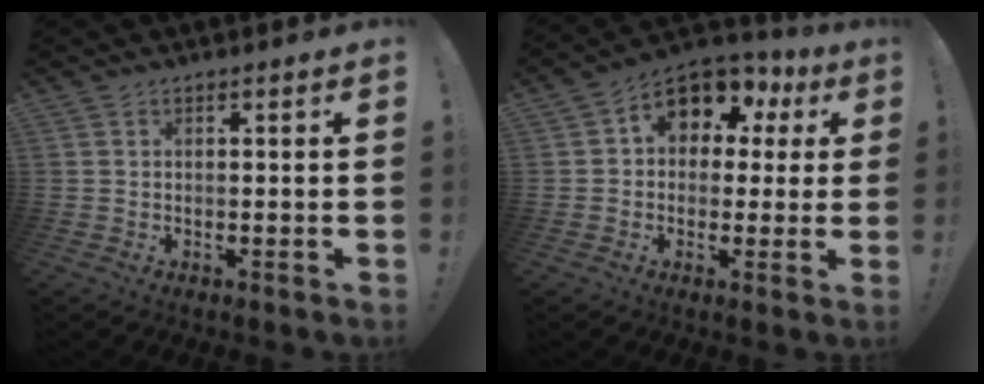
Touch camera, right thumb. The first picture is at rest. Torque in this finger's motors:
{"motor_torque": [1.47, 1.99, 0.36, -0.21, 0.01]}